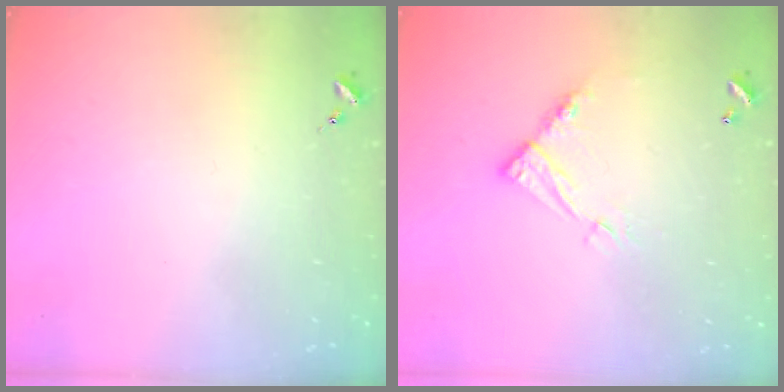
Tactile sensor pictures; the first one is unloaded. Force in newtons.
{"total": 9.4, "press": 9.4, "slide": 0.5}